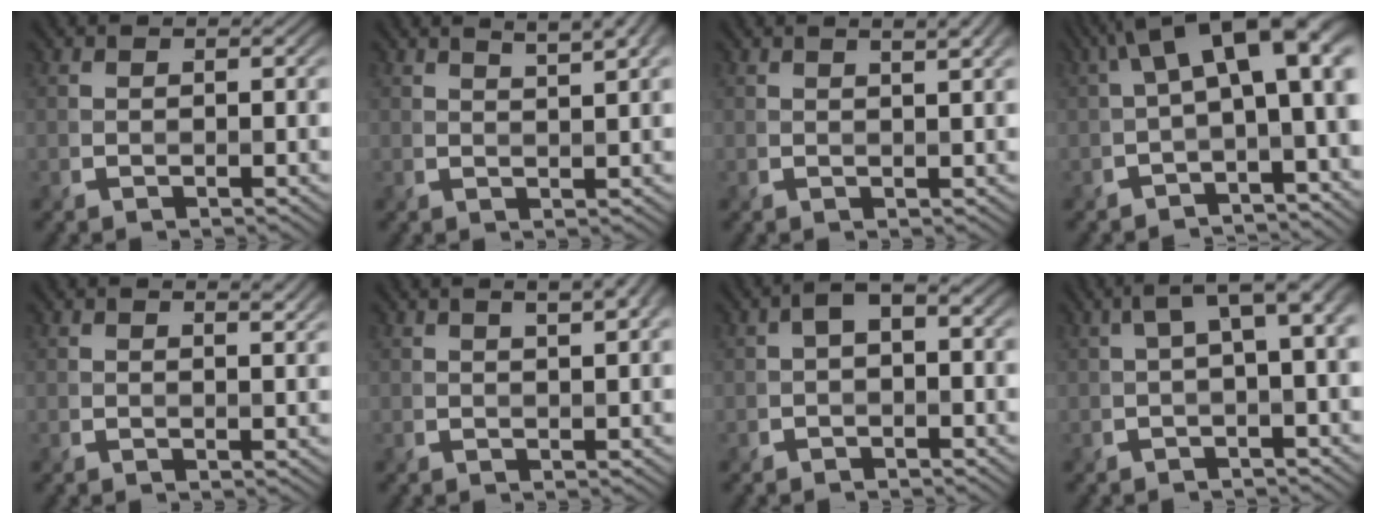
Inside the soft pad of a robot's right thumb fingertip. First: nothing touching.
{"total": 4.7, "force": [3.1, 0.9, 3.5], "torque": [-0.058, 0.014, 0.042]}
{"total": 3.4, "force": [1.9, 0.8, 2.7], "torque": [-0.036, 0.006, 0.021]}
{"total": 10.4, "force": [1.4, 4.2, 9.4], "torque": [-0.147, 0.013, 0.021]}
{"total": 1.5, "force": [1.2, 0.2, 0.9], "torque": [-0.016, -0.004, 0.017]}
{"total": 4.0, "force": [2.1, 1.1, 3.2], "torque": [-0.047, 0.010, 0.021]}
{"total": 2.7, "force": [-0.1, 1.4, 2.3], "torque": [-0.042, 0.009, -0.006]}
{"total": 4.8, "force": [0.8, 1.5, 4.5], "torque": [-0.062, 0.018, 0.010]}